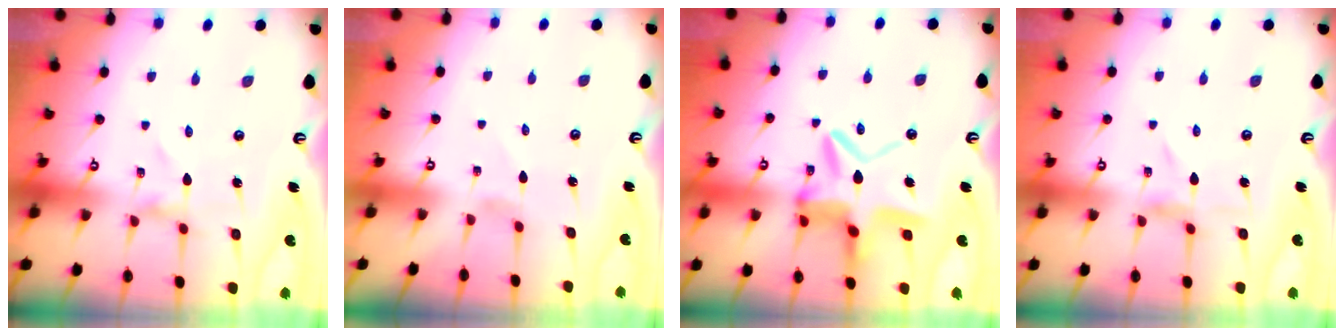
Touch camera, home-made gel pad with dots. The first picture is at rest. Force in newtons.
{"total": 0.0}
{"total": 17.5, "press": 17.5, "slide": 1.7}
{"total": 1.0, "press": 1.0, "slide": 0.3}